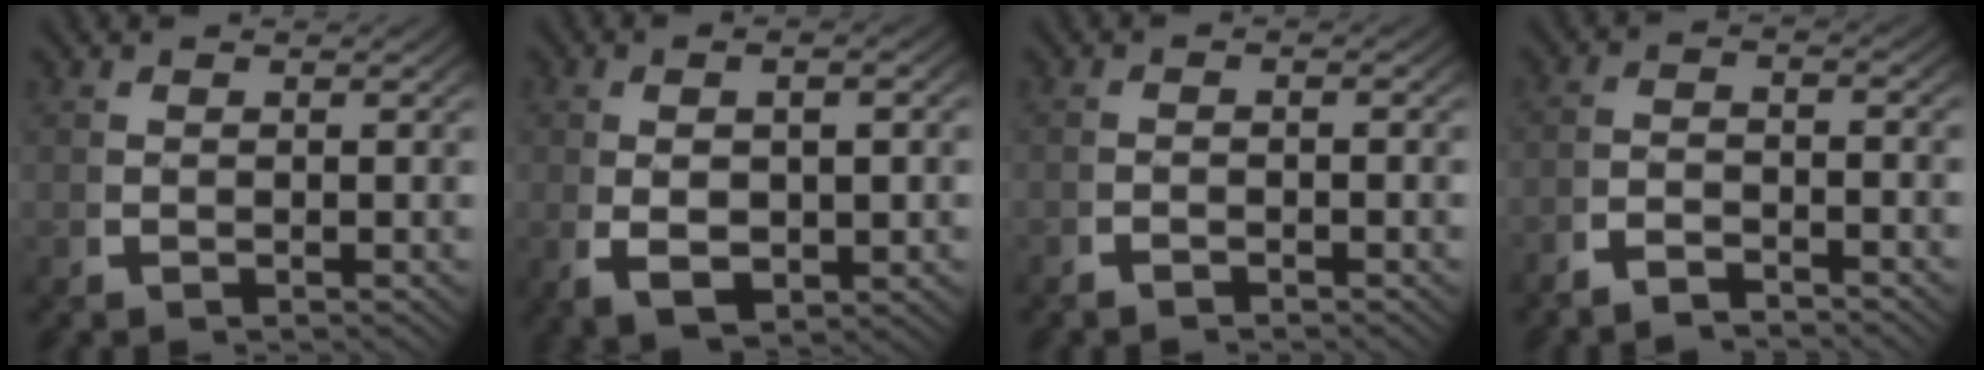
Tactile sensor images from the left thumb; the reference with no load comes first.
{"total": 5.7, "force": [-0.8, 3.1, 4.7], "torque": [-0.100, -0.019, 0.007]}
{"total": 1.1, "force": [-1.1, 0.0, 0.3], "torque": [-0.001, 0.000, -0.024]}
{"total": 2.6, "force": [-2.4, 0.5, 0.9], "torque": [-0.015, -0.006, -0.052]}